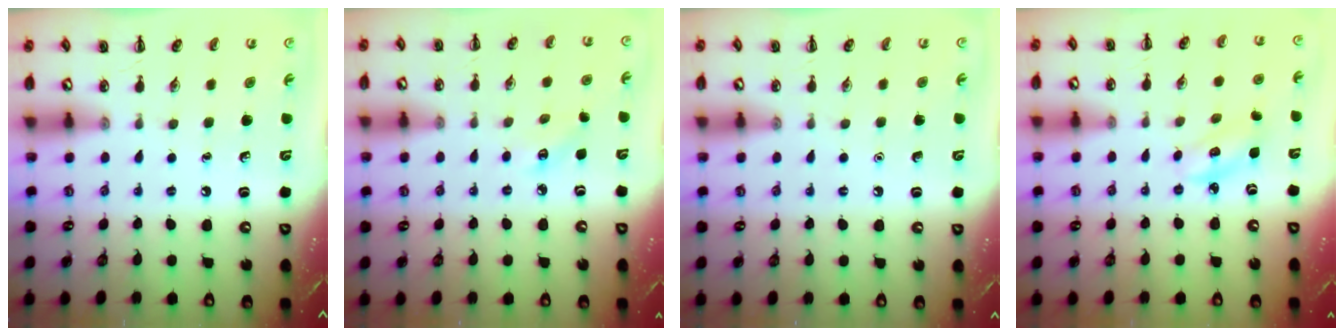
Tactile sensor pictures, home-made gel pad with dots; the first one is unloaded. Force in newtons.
{"total": 3.5, "press": 3.4, "slide": 0.9}
{"total": 1.5, "press": 1.5, "slide": 0.1}
{"total": 2.9, "press": 2.8, "slide": 0.6}